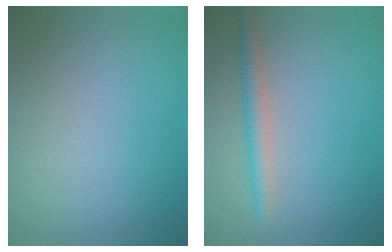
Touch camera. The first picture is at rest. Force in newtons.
{"total": 2.7, "press": 2.7, "slide": 0.2}